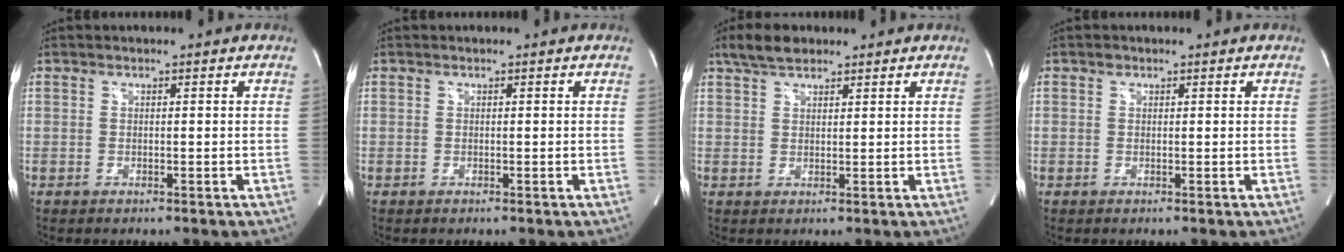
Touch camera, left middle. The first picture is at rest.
{"total": 0.0}
{"total": 4.6, "force": [3.5, 1.8, 2.3], "torque": [-0.056, 0.016, 0.068]}
{"total": 0.6, "force": [0.4, 0.5, 0.1], "torque": [0.000, 0.002, 0.004]}